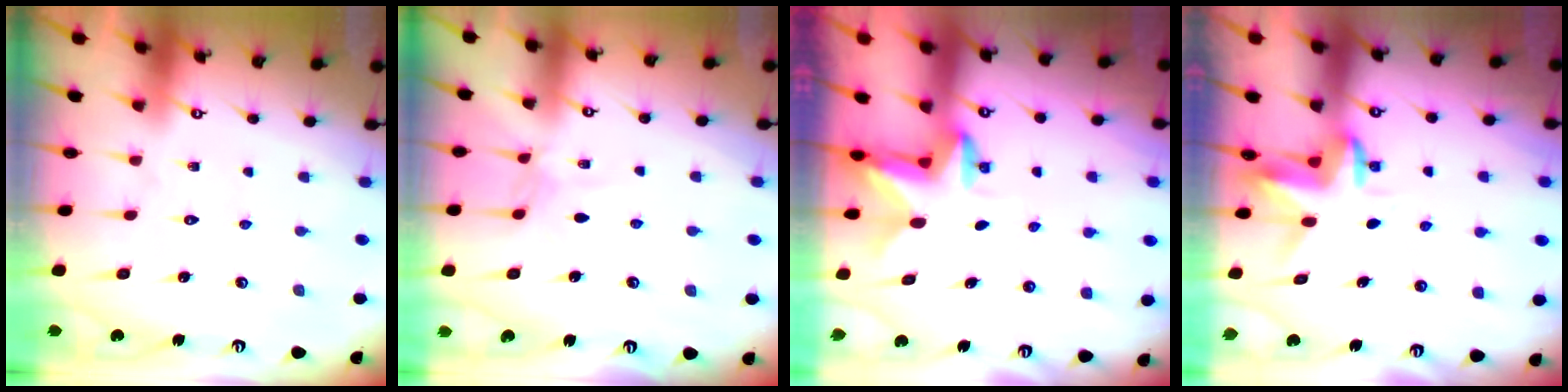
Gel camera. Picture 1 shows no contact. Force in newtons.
{"total": 4.2, "press": 4.2, "slide": 0.2}
{"total": 2.8, "press": 2.8, "slide": 0.5}
{"total": 3.6, "press": 3.6, "slide": 0.2}